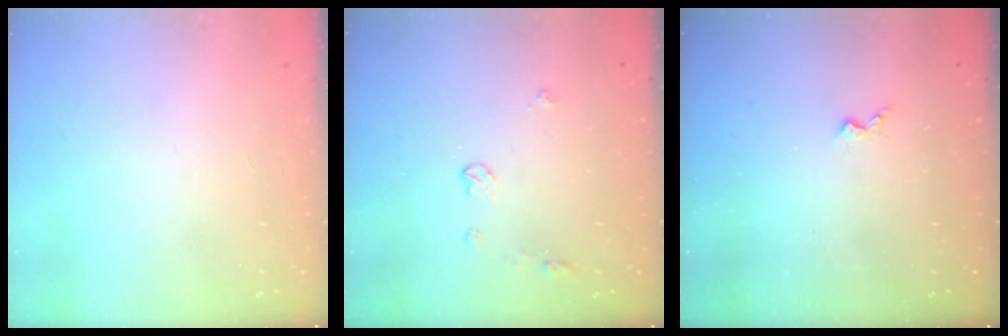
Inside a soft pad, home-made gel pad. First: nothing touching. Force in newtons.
{"total": 4.0, "press": 3.9, "slide": 0.7}
{"total": 3.7, "press": 3.6, "slide": 0.6}